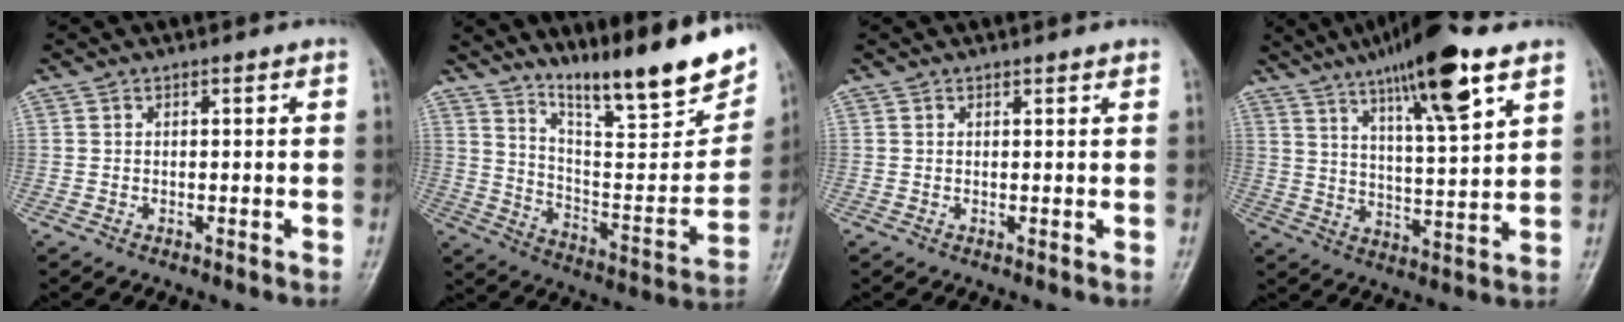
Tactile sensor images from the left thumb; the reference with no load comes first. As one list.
[{"total": 21.7, "force": [15.9, 3.6, 14.4], "torque": [-0.187, -0.089, 0.260]}, {"total": 1.0, "force": [0.9, 0.1, 0.4], "torque": [-0.002, 0.000, 0.014]}, {"total": 16.8, "force": [10.2, 2.8, 13.1], "torque": [-0.205, -0.041, 0.170]}]